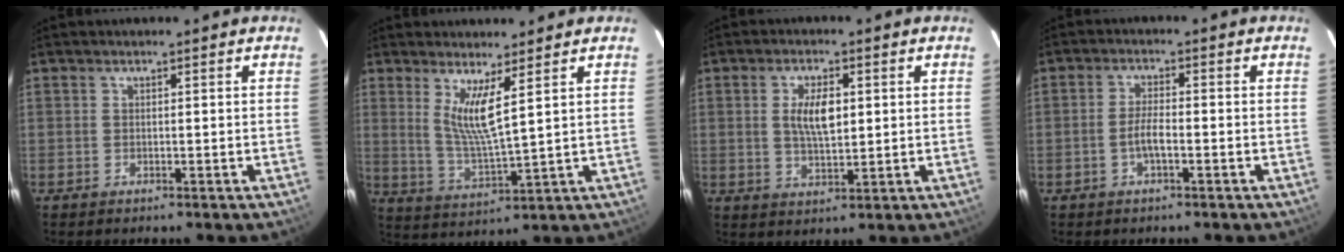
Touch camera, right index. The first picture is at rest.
{"total": 7.2, "force": [3.6, 0.0, 6.2], "torque": [-0.118, -0.021, 0.070]}
{"total": 6.3, "force": [1.2, 2.8, 5.5], "torque": [-0.100, 0.001, 0.024]}
{"total": 3.1, "force": [-1.3, 0.8, 2.7], "torque": [-0.058, 0.002, -0.024]}